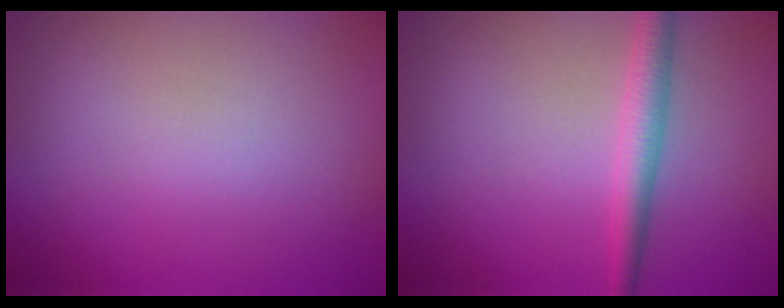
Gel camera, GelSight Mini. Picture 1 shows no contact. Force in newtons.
{"total": 2.8, "press": 2.8, "slide": 0.0}